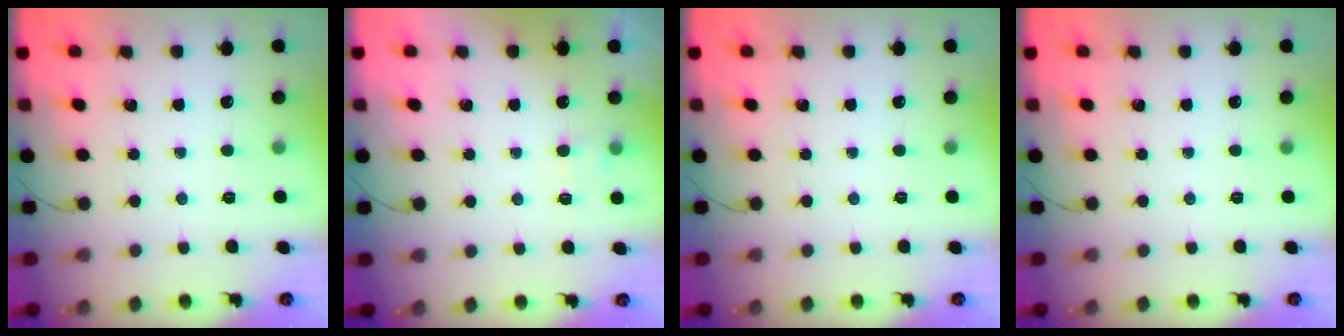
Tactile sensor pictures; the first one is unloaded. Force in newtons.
{"total": 2.6, "press": 2.4, "slide": 1.2}
{"total": 0.0}
{"total": 0.0}